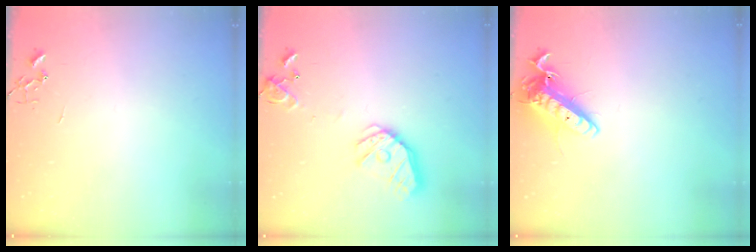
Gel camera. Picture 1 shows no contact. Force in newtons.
{"total": 15.8, "press": 15.5, "slide": 2.5}
{"total": 14.0, "press": 13.9, "slide": 2.0}